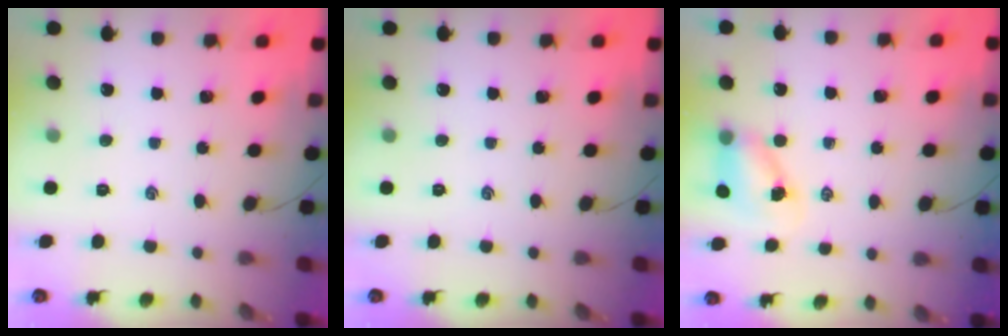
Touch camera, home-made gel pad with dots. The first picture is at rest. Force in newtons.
{"total": 0.0}
{"total": 5.7, "press": 5.7, "slide": 0.5}